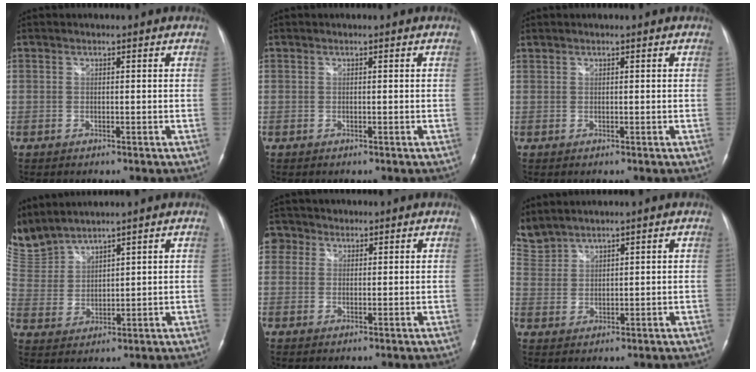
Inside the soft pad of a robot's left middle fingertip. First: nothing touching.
{"total": 0.0}
{"total": 0.0}
{"total": 7.7, "force": [7.7, 0.3, 0.9], "torque": [-0.048, 0.014, 0.173]}
{"total": 3.3, "force": [1.6, 2.9, 0.4], "torque": [-0.010, 0.016, 0.025]}
{"total": 5.4, "force": [5.2, 1.1, 0.5], "torque": [-0.026, 0.016, 0.117]}